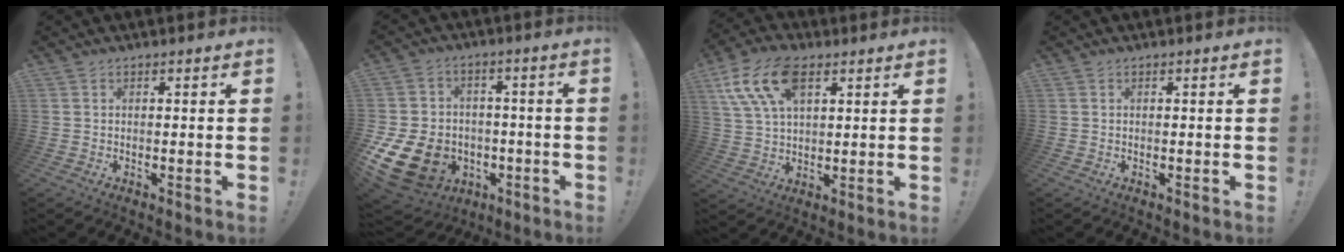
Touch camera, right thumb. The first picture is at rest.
{"total": 17.6, "force": [-5.1, 13.7, 9.8], "torque": [-0.200, 0.032, -0.069]}
{"total": 15.0, "force": [6.6, 8.6, 10.4], "torque": [-0.215, -0.013, 0.124]}
{"total": 0.0}